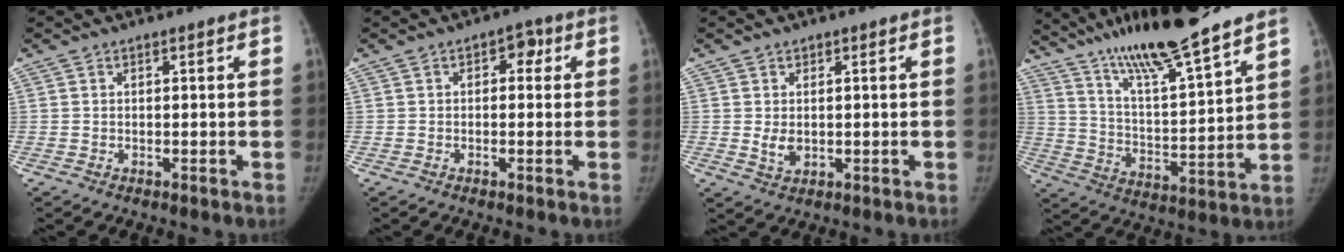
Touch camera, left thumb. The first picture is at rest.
{"total": 2.9, "force": [0.7, 1.9, 2.0], "torque": [0.000, 0.000, -0.003]}
{"total": 2.7, "force": [0.3, 2.0, 1.9], "torque": [-0.029, -0.008, 0.015]}
{"total": 19.2, "force": [15.6, 1.3, 11.1], "torque": [-0.166, -0.071, 0.275]}